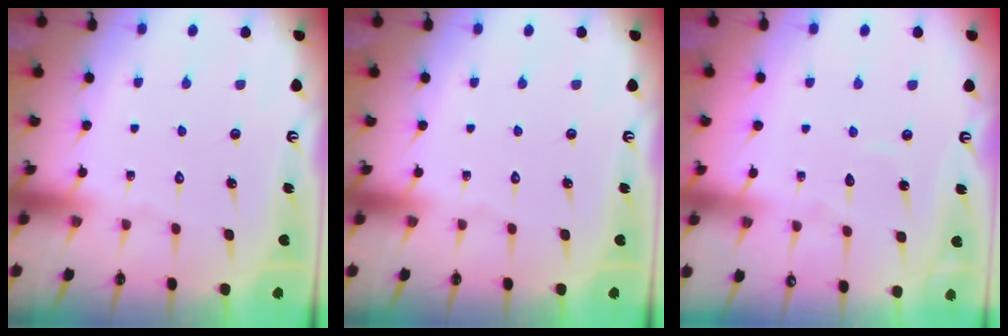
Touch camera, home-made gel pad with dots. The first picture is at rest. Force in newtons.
{"total": 0.0}
{"total": 3.4, "press": 3.4, "slide": 0.1}